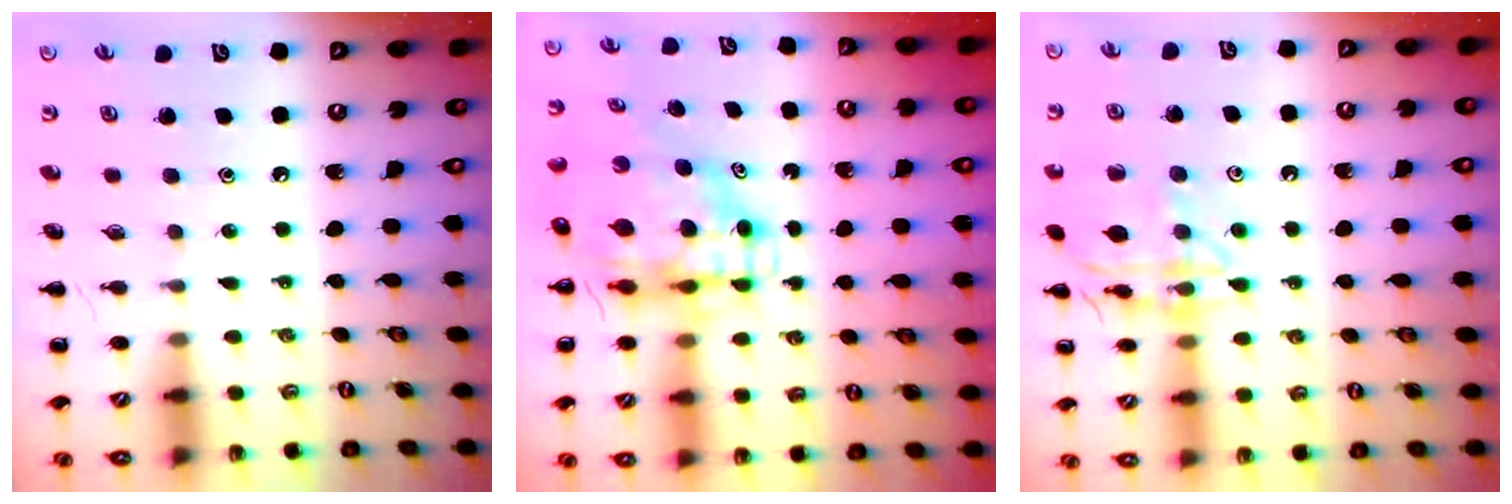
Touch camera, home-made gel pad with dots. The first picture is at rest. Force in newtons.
{"total": 10.4, "press": 9.8, "slide": 3.4}
{"total": 14.8, "press": 14.8, "slide": 0.9}